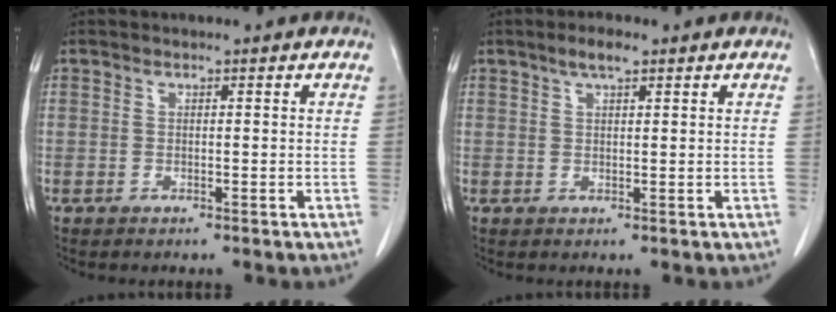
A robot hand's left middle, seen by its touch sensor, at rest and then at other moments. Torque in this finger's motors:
{"motor_torque": [0.36, -0.27, -0.02, 0.00]}